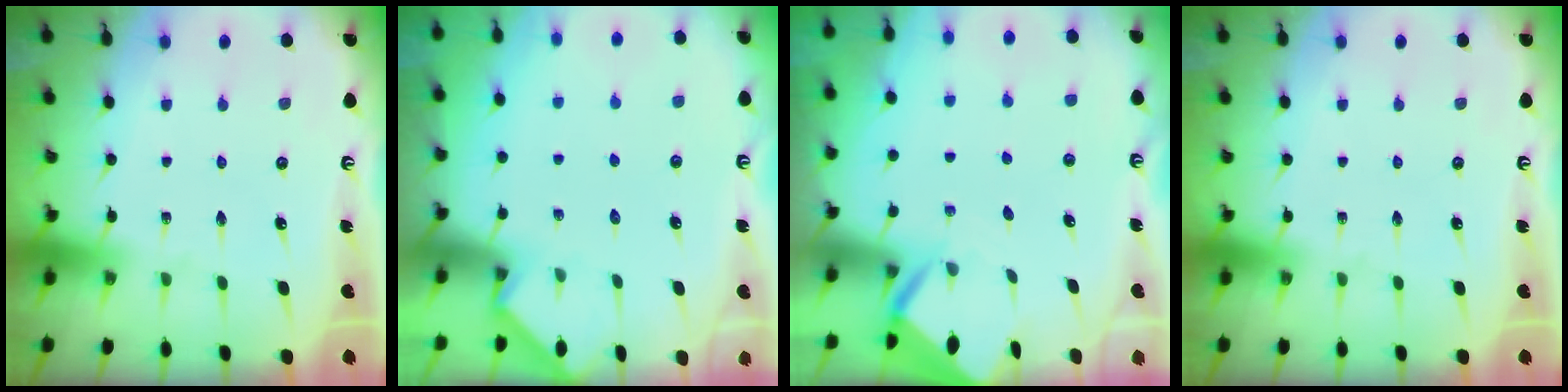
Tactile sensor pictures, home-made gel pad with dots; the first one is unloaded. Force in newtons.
{"total": 2.6, "press": 2.5, "slide": 0.3}
{"total": 2.8, "press": 2.8, "slide": 0.1}
{"total": 0.0}